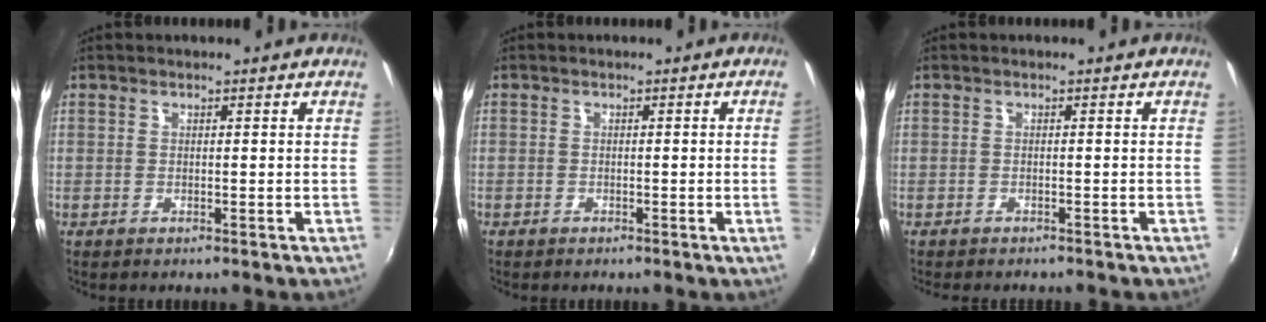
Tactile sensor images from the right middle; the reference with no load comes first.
{"total": 1.2, "force": [-0.2, -0.7, 0.9], "torque": [-0.012, -0.006, -0.003]}
{"total": 2.1, "force": [-1.9, 0.6, 0.6], "torque": [-0.018, -0.012, -0.030]}